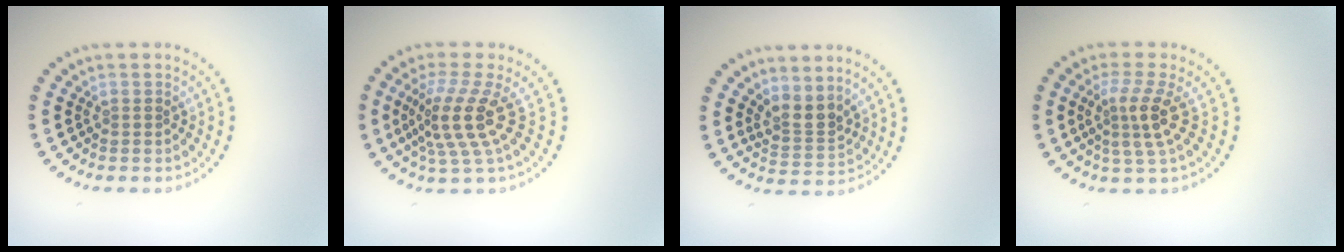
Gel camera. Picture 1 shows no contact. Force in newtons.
{"total": 4.5, "press": 3.2, "slide": 3.1}
{"total": 2.6, "press": 1.9, "slide": 1.7}
{"total": 3.0, "press": 2.3, "slide": 2.0}